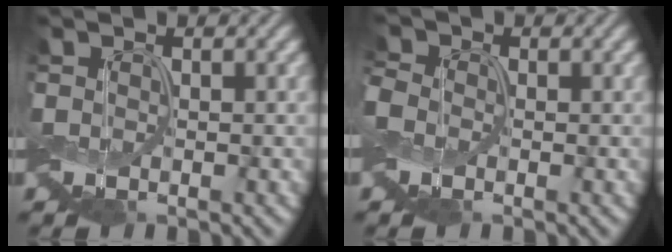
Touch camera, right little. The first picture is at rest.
{"total": 1.6, "force": [-0.6, 1.3, 0.7], "torque": [-0.022, 0.007, -0.019]}